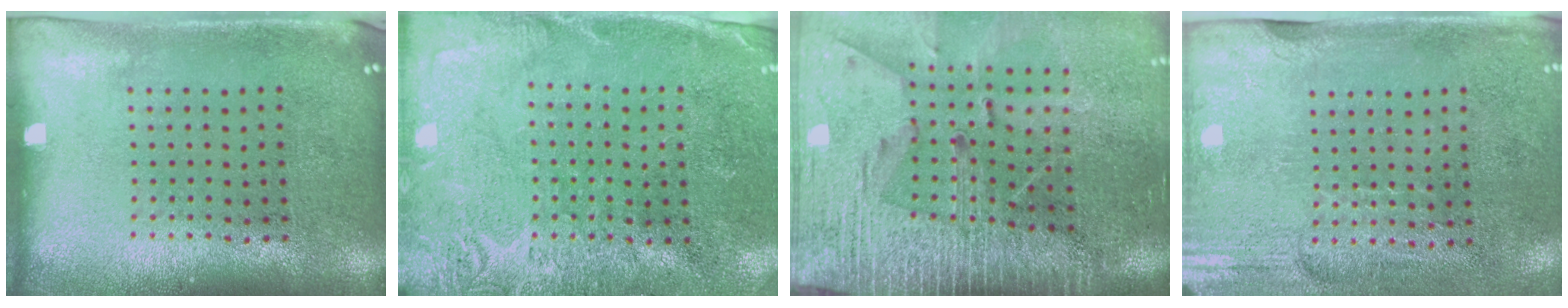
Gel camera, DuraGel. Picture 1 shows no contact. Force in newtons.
{"total": 2.7, "press": 2.6, "slide": 0.5}
{"total": 4.1, "press": 3.5, "slide": 2.2}
{"total": 2.9, "press": 2.5, "slide": 1.5}